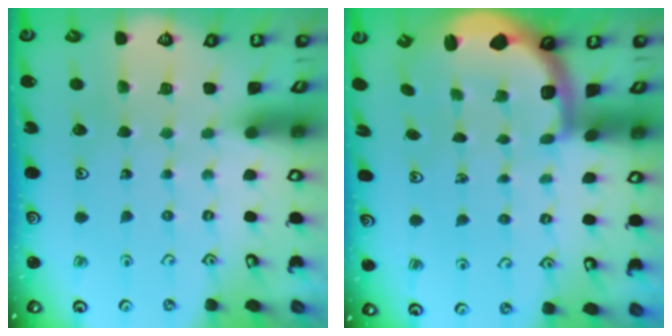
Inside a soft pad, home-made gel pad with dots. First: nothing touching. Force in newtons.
{"total": 3.3, "press": 2.9, "slide": 1.7}